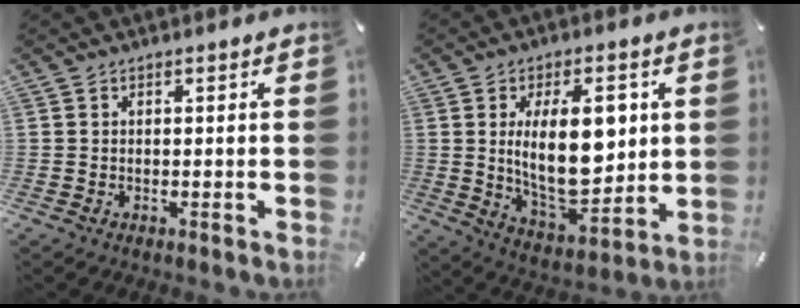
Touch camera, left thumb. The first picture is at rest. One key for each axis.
{"total": 18.1, "fx": 2.8, "fy": 9.5, "fz": 15.2, "tx": -0.249, "ty": -0.020, "tz": 0.042}